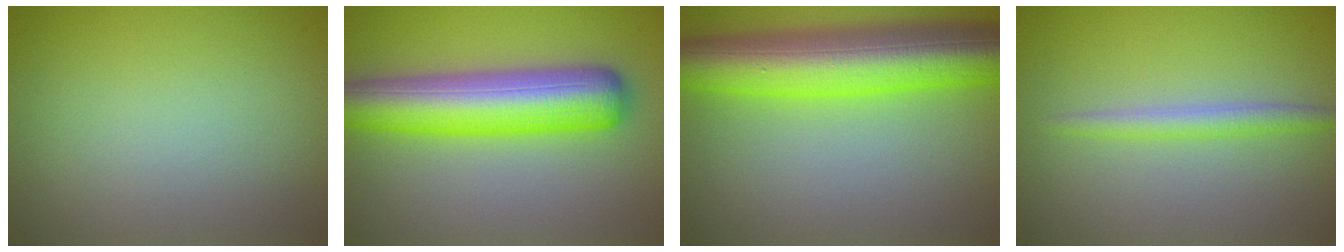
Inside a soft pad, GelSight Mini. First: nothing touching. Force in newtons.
{"total": 8.6, "press": 8.6, "slide": 0.2}
{"total": 10.3, "press": 10.3, "slide": 0.1}
{"total": 1.9, "press": 1.9, "slide": 0.2}